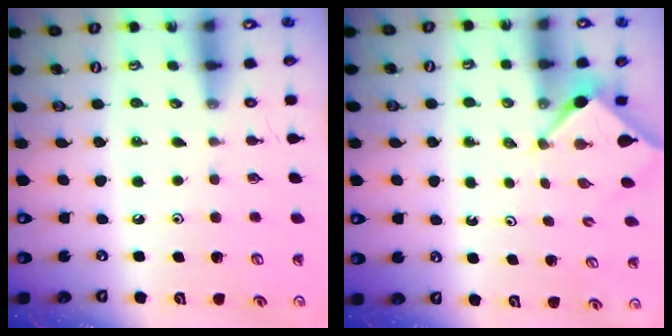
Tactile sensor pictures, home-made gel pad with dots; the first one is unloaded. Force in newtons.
{"total": 3.1, "press": 3.1, "slide": 0.3}